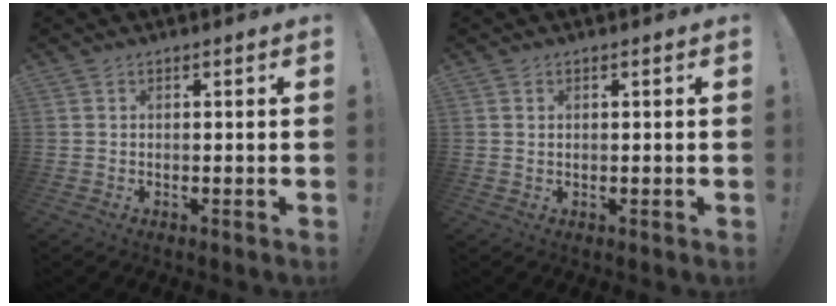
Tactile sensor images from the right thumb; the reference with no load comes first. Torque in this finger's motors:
{"motor_torque": [0.03, -0.35, -0.34, 0.26, 0.06]}